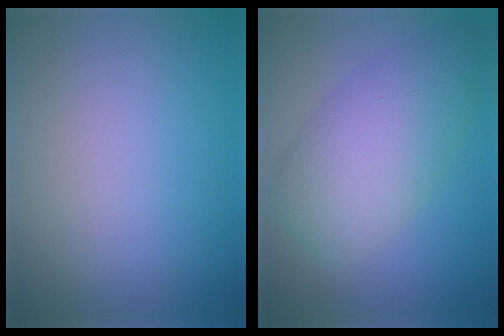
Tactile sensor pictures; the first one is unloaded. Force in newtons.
{"total": 6.9, "press": 6.9, "slide": 0.3}